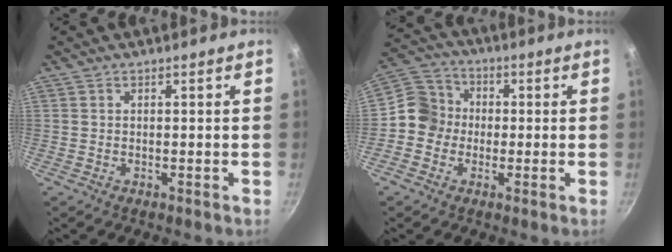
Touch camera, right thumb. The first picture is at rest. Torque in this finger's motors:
{"motor_torque": [0.88, 1.12, 0.56, 0.00, 0.00]}